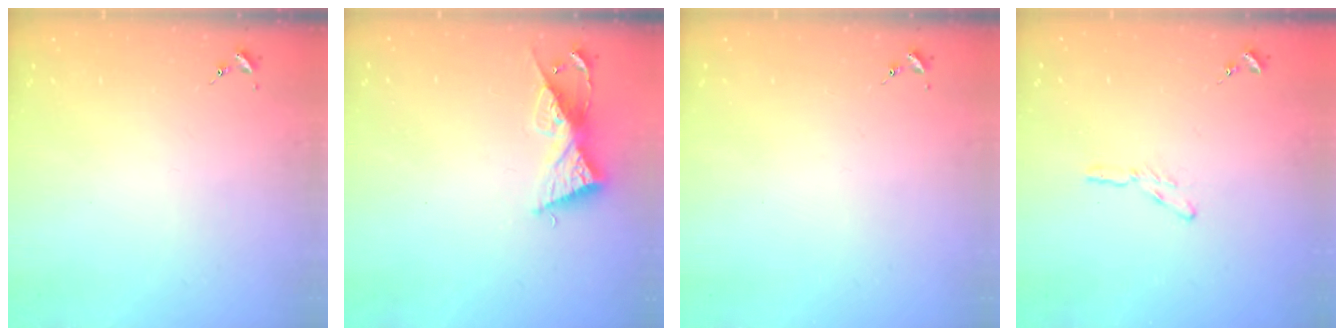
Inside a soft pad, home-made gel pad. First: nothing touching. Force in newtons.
{"total": 9.1, "press": 9.1, "slide": 0.5}
{"total": 0.0}
{"total": 3.4, "press": 3.3, "slide": 0.3}